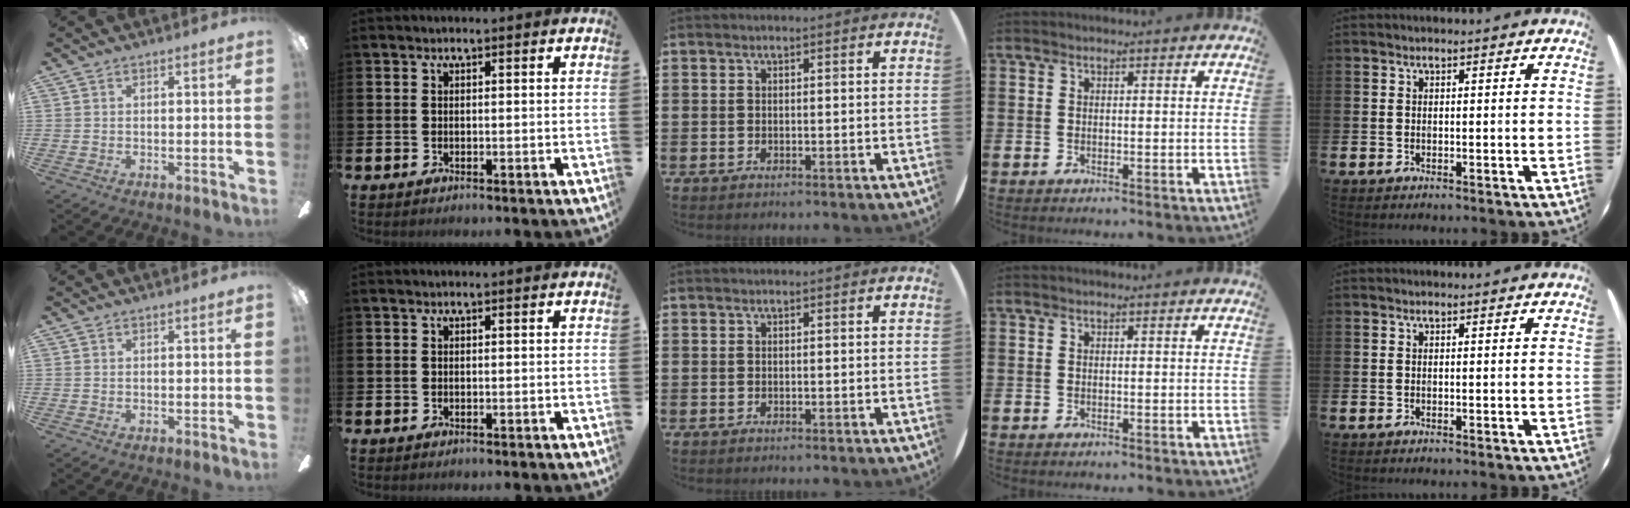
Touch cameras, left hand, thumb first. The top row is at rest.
{}